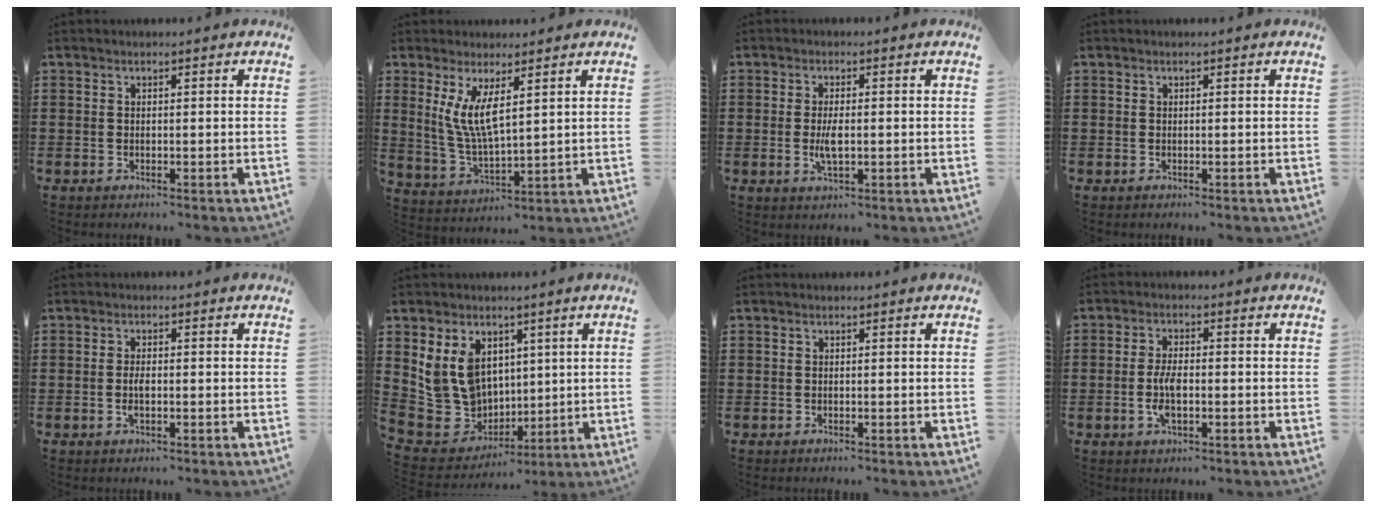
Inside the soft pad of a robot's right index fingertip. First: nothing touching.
{"total": 6.6, "force": [2.4, 1.7, 5.9], "torque": [-0.135, -0.007, 0.040]}
{"total": 3.6, "force": [-0.4, 1.3, 3.4], "torque": [-0.076, -0.005, -0.011]}
{"total": 0.0}
{"total": 2.3, "force": [-0.5, 0.9, 2.1], "torque": [-0.047, 0.000, -0.012]}
{"total": 10.6, "force": [3.3, 8.7, 5.2], "torque": [-0.155, 0.005, 0.069]}
{"total": 0.0}
{"total": 4.8, "force": [-0.9, 2.0, 4.3], "torque": [-0.098, -0.001, -0.023]}